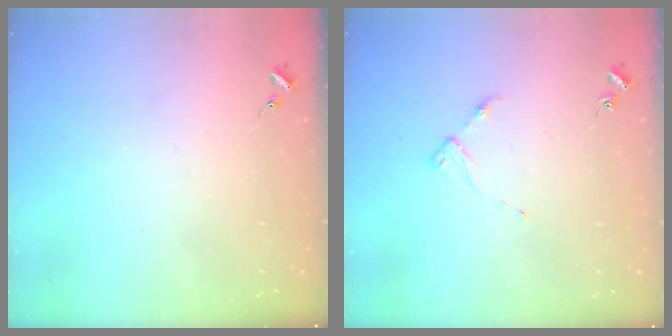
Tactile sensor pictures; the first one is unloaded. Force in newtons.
{"total": 3.3, "press": 3.3, "slide": 0.4}